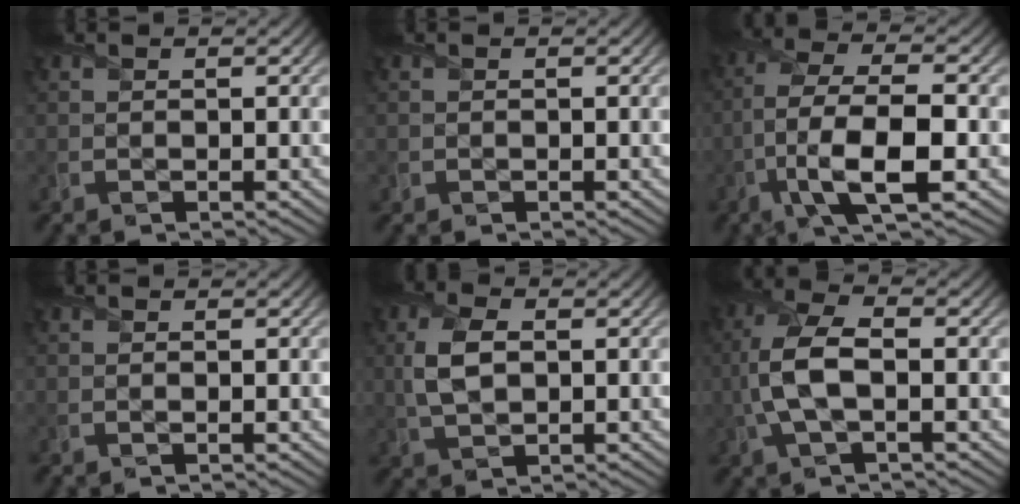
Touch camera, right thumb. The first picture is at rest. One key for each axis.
{"total": 0.5, "fx": -0.2, "fy": 0.5, "fz": 0.0, "tx": 0.003, "ty": -0.005, "tz": -0.005}
{"total": 10.7, "fx": -3.5, "fy": 3.7, "fz": 9.4, "tx": -0.192, "ty": 0.001, "tz": -0.074}
{"total": 0.0}
{"total": 5.4, "fx": 0.6, "fy": 3.2, "fz": 4.3, "tx": -0.107, "ty": 0.004, "tz": 0.011}
{"total": 7.6, "fx": -0.8, "fy": 3.4, "fz": 6.8, "tx": -0.169, "ty": 0.010, "tz": -0.022}